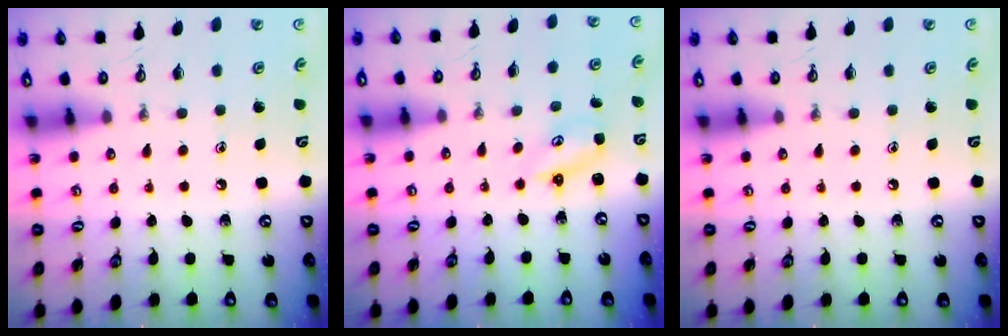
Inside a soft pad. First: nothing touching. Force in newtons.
{"total": 2.7, "press": 2.7, "slide": 0.3}
{"total": 0.0}